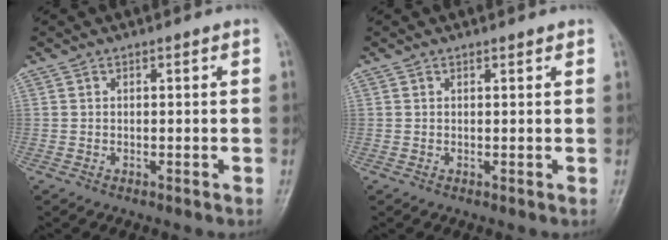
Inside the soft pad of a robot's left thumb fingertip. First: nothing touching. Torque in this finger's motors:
{"motor_torque": [-0.17, -0.06, -0.10, -0.10, 0.03]}